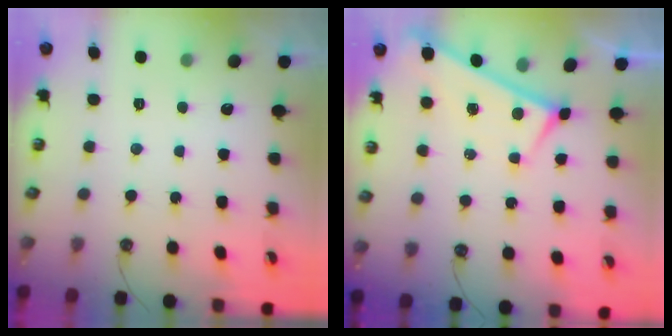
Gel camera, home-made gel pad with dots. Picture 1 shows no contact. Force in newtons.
{"total": 0.0}